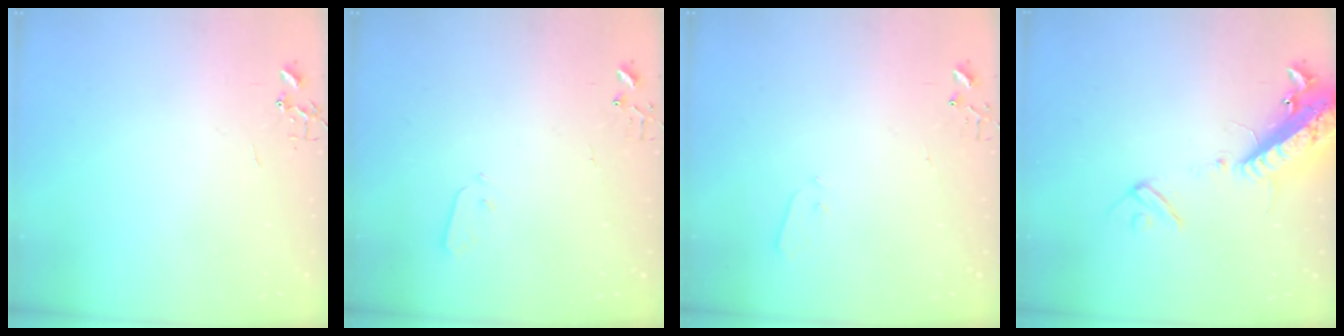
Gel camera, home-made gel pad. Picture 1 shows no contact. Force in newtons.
{"total": 3.2, "press": 3.2, "slide": 0.1}
{"total": 3.3, "press": 3.2, "slide": 0.5}
{"total": 16.4, "press": 16.1, "slide": 3.1}